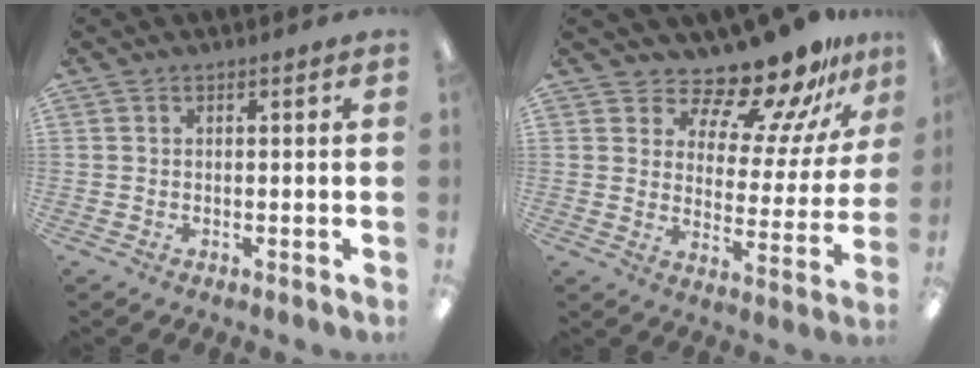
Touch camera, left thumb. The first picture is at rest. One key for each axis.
{"total": 13.5, "fx": 12.1, "fy": 3.4, "fz": 5.0, "tx": -0.085, "ty": -0.107, "tz": 0.205}